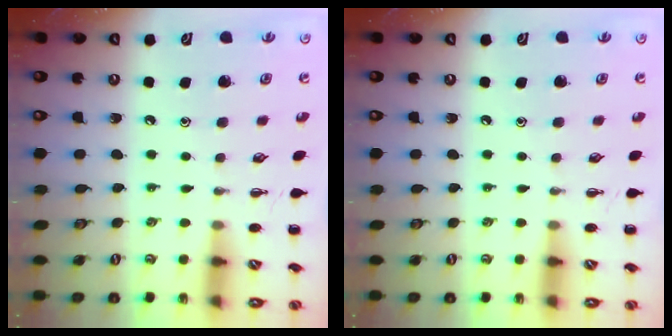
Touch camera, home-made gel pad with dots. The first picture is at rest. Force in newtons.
{"total": 0.0}